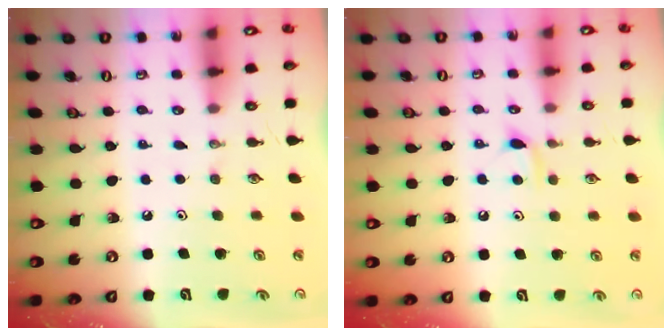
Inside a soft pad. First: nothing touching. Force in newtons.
{"total": 4.2, "press": 4.2, "slide": 0.6}